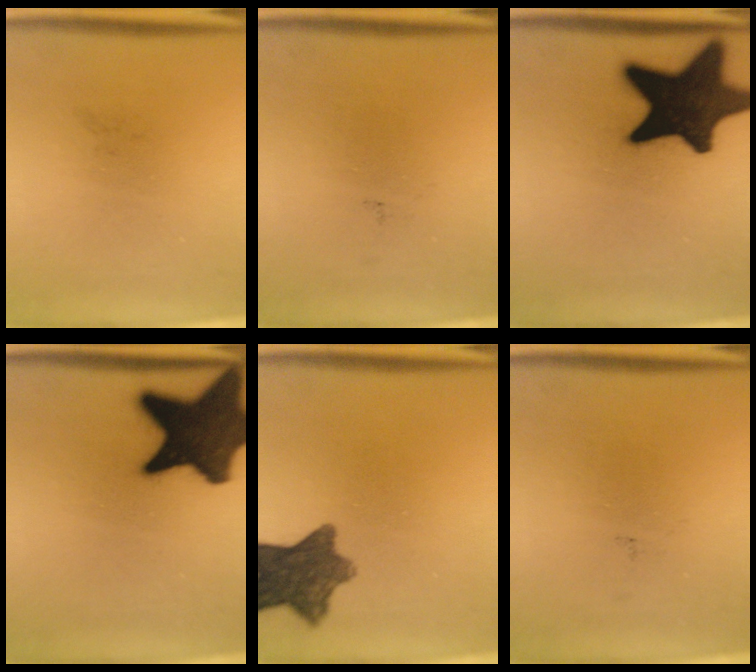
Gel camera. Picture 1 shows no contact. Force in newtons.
{"total": 0.0}
{"total": 19.4}
{"total": 19.0}
{"total": 10.0}
{"total": 0.0}